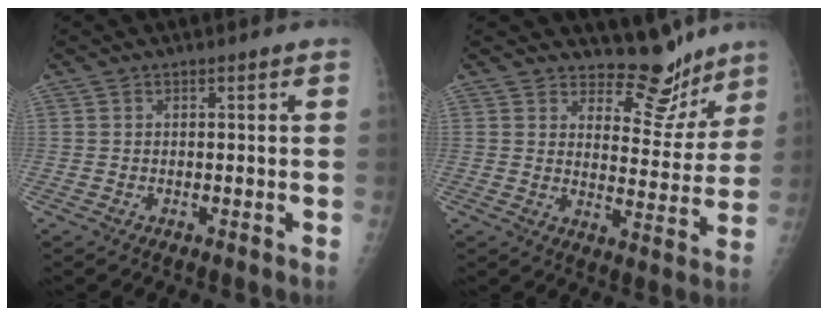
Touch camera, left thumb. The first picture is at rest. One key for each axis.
{"total": 9.8, "fx": 8.8, "fy": 4.1, "fz": 1.3, "tx": 0.020, "ty": -0.084, "tz": 0.120}